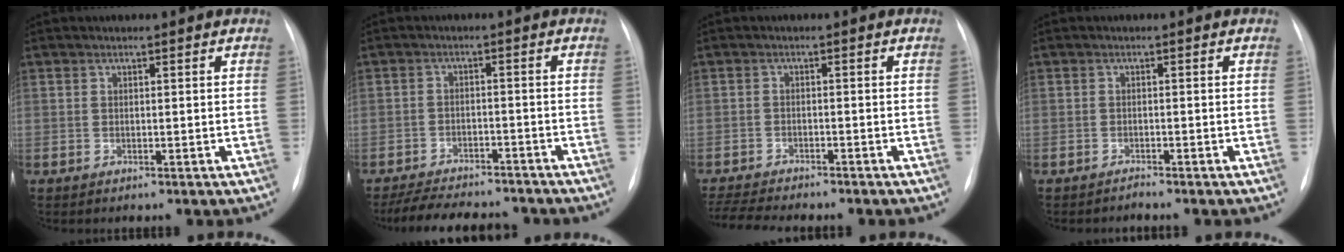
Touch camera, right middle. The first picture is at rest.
{"total": 12.5, "force": [-11.1, 3.6, 4.5], "torque": [-0.079, 0.004, -0.154]}
{"total": 8.4, "force": [-7.6, 1.2, 3.4], "torque": [-0.058, -0.009, -0.115]}
{"total": 0.8, "force": [-0.7, -0.1, -0.2], "torque": [0.002, -0.005, -0.009]}